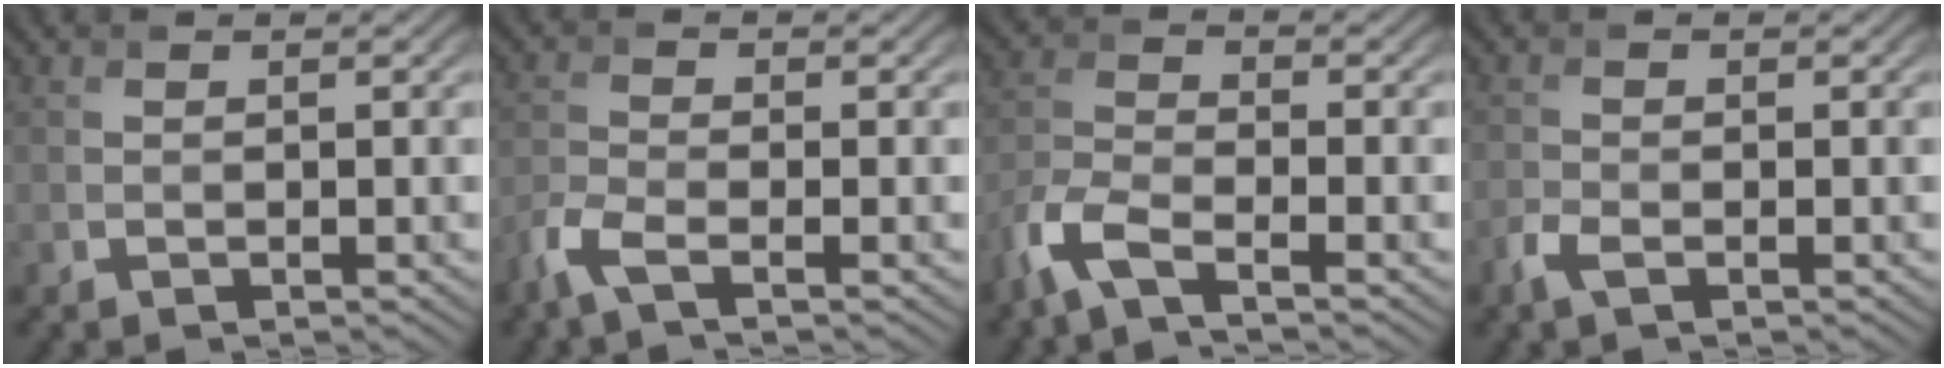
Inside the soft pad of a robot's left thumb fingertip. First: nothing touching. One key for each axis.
{"total": 3.6, "fx": -2.4, "fy": 0.8, "fz": 2.6, "tx": -0.068, "ty": -0.006, "tz": -0.063}
{"total": 5.6, "fx": -3.8, "fy": 1.5, "fz": 3.8, "tx": -0.092, "ty": -0.008, "tz": -0.096}
{"total": 2.0, "fx": -1.2, "fy": 0.7, "fz": 1.4, "tx": -0.038, "ty": -0.003, "tz": -0.031}